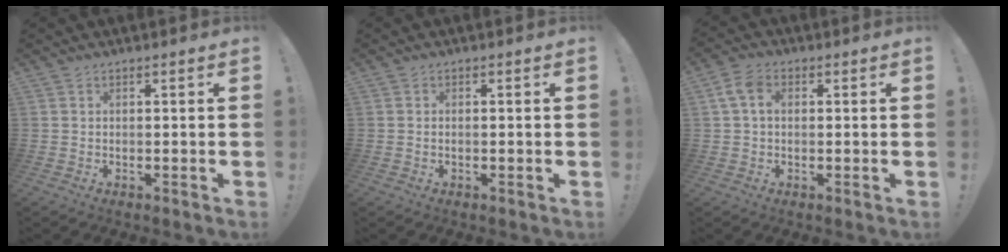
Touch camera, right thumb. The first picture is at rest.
{"total": 0.6, "force": [-0.3, 0.1, 0.5], "torque": [-0.013, 0.001, -0.005]}
{"total": 6.2, "force": [1.0, 4.1, 4.5], "torque": [-0.099, 0.017, 0.023]}